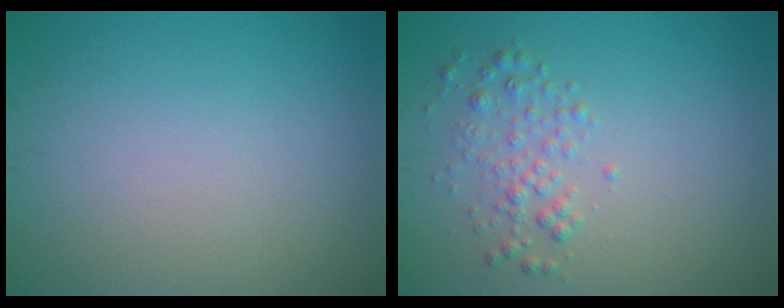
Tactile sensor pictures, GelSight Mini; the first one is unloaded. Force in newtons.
{"total": 2.0, "press": 2.0, "slide": 0.1}